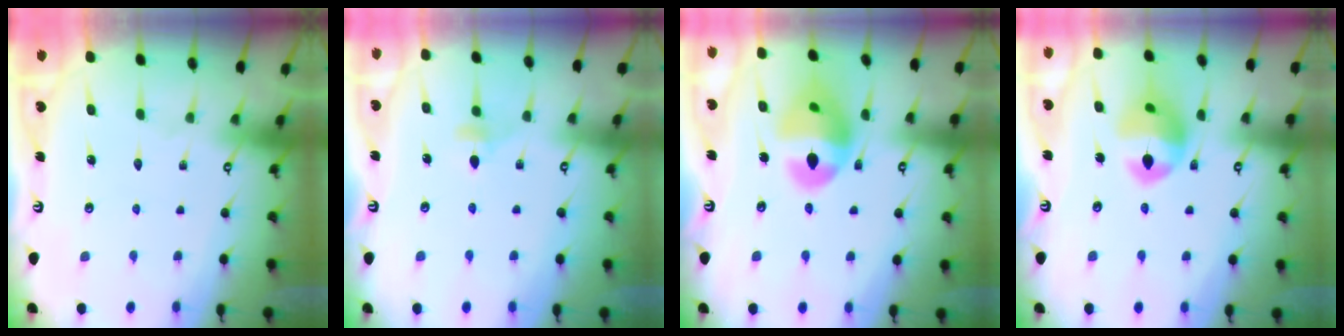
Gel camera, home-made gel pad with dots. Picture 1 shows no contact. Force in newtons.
{"total": 3.7, "press": 3.6, "slide": 0.8}
{"total": 15.0, "press": 14.9, "slide": 1.9}
{"total": 12.6, "press": 12.6, "slide": 1.2}